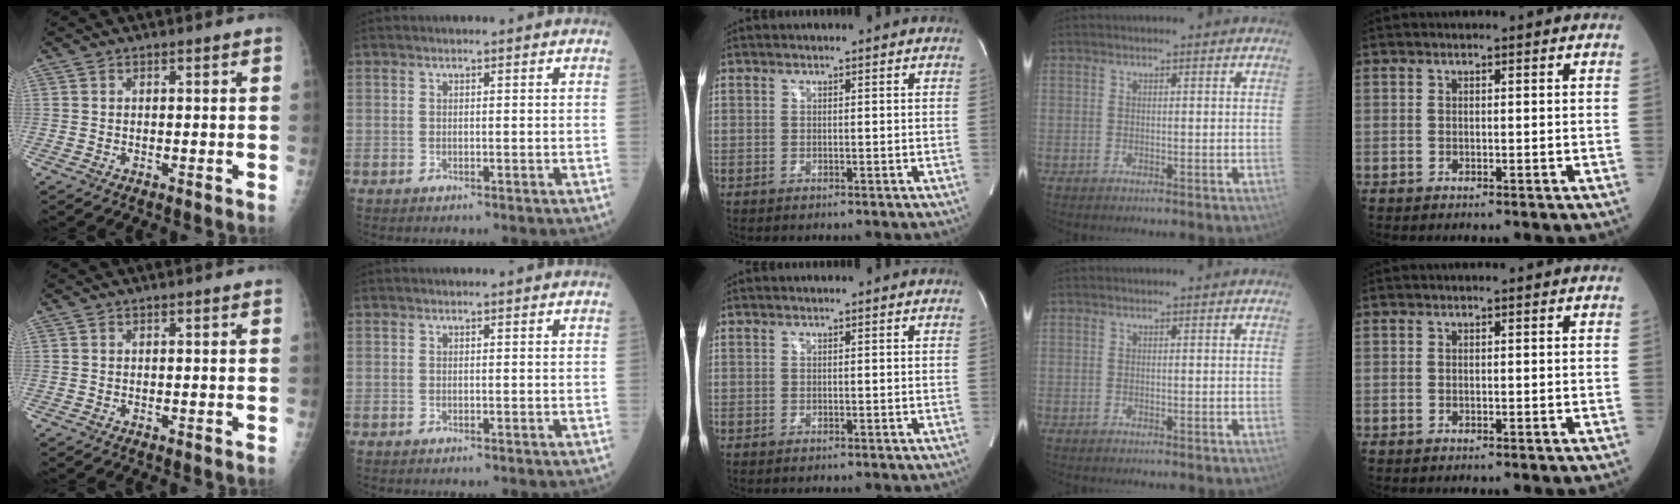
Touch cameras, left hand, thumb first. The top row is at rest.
{}